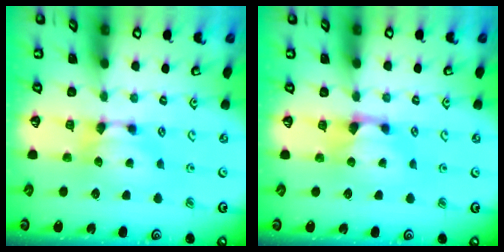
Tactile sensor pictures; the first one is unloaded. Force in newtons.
{"total": 0.7, "press": 0.2, "slide": 0.7}